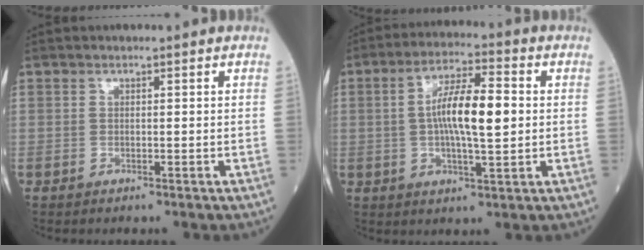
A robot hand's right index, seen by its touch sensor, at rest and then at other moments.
{"total": 10.2, "force": [0.6, 2.0, 10.0], "torque": [-0.180, 0.012, 0.007]}